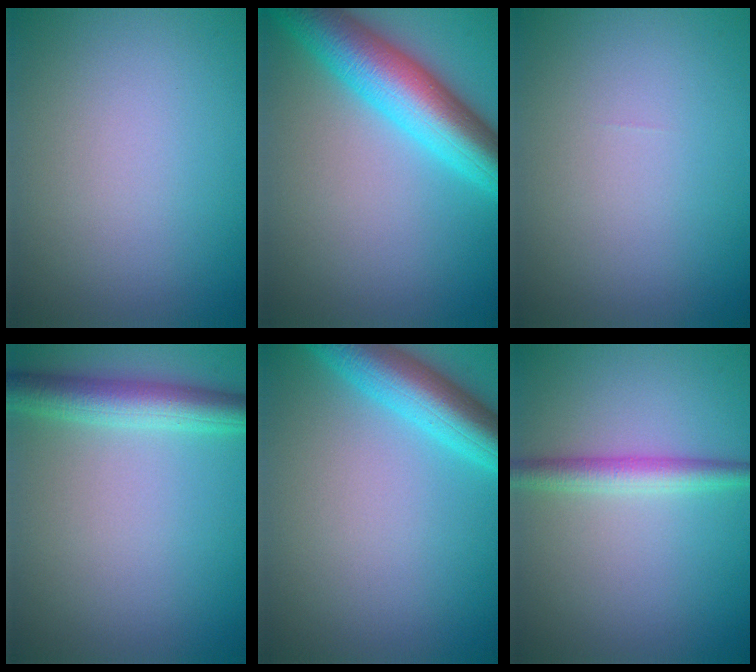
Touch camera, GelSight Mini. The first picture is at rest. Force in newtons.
{"total": 8.7, "press": 8.7, "slide": 0.1}
{"total": 0.0}
{"total": 4.4, "press": 4.4, "slide": 0.0}
{"total": 6.2, "press": 6.2, "slide": 0.3}
{"total": 2.7, "press": 2.7, "slide": 0.1}